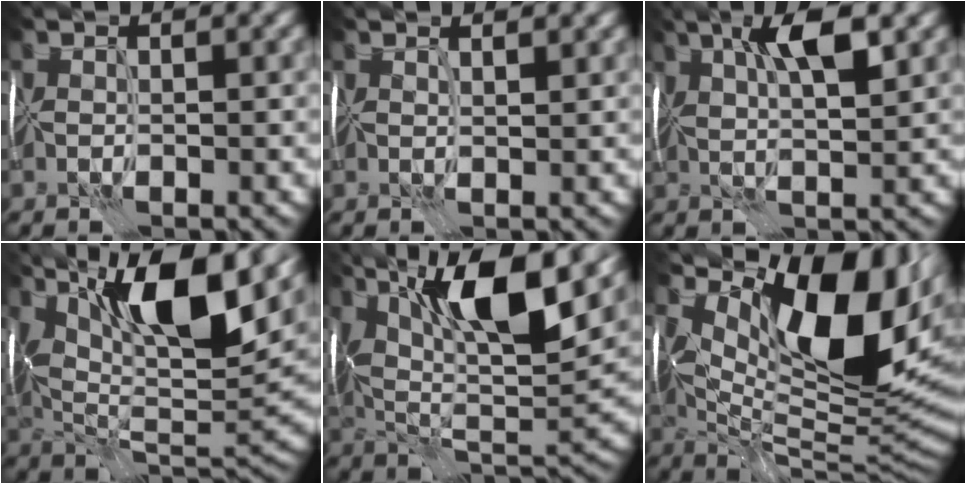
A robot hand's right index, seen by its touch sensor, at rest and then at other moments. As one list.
[{"total": 1.3, "force": [1.1, 0.1, 0.7], "torque": [-0.009, 0.000, 0.013]}, {"total": 6.1, "force": [2.5, 1.8, 5.3], "torque": [-0.097, 0.003, 0.041]}, {"total": 14.3, "force": [6.2, 4.9, 11.9], "torque": [-0.206, 0.010, 0.108]}, {"total": 13.1, "force": [5.5, 4.2, 11.1], "torque": [-0.196, 0.009, 0.094]}, {"total": 14.6, "force": [4.6, 7.2, 11.8], "torque": [-0.169, 0.000, 0.080]}]